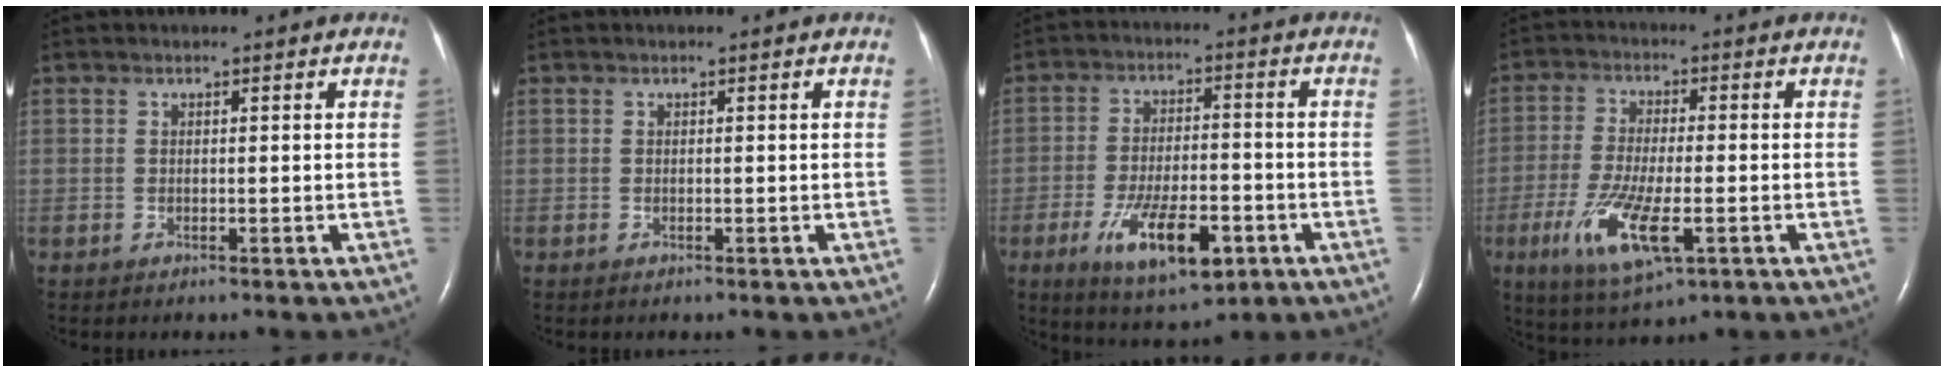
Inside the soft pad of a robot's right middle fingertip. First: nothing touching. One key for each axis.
{"total": 0.0}
{"total": 11.7, "fx": -5.1, "fy": 3.9, "fz": 9.8, "tx": -0.181, "ty": -0.017, "tz": -0.075}
{"total": 10.6, "fx": -3.9, "fy": 2.6, "fz": 9.5, "tx": -0.196, "ty": -0.024, "tz": -0.062}